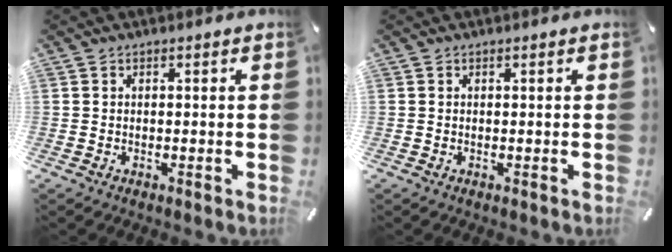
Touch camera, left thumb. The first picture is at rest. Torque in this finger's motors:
{"motor_torque": [0.01, 0.01, -0.06, 0.04, 0.00]}